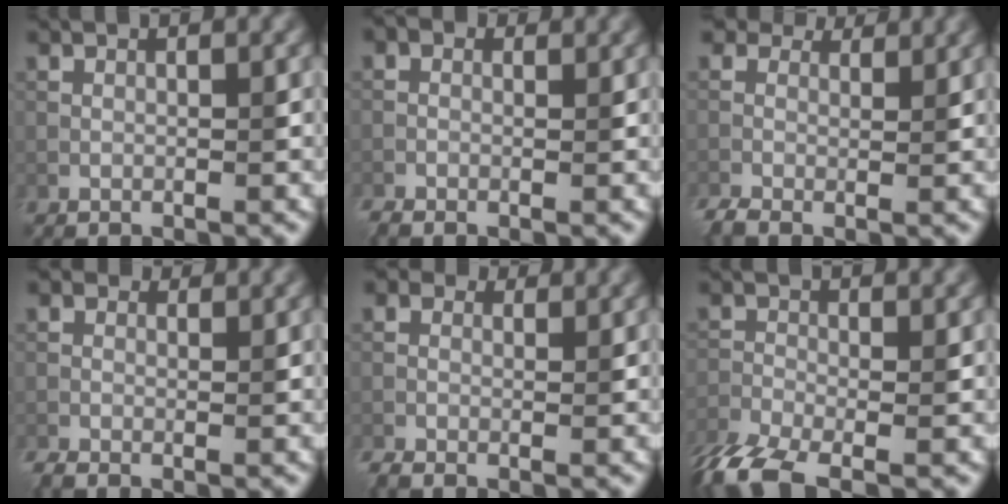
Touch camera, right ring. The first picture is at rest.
{"total": 2.3, "force": [-0.7, 1.6, 1.5], "torque": [-0.026, 0.000, -0.010]}
{"total": 4.4, "force": [2.0, 2.8, 2.7], "torque": [-0.059, 0.000, 0.023]}
{"total": 2.2, "force": [-0.5, 1.5, 1.5], "torque": [-0.029, -0.004, -0.012]}
{"total": 2.9, "force": [-0.3, 2.1, 1.9], "torque": [-0.035, 0.001, -0.007]}
{"total": 7.0, "force": [-5.0, 2.3, 4.4], "torque": [-0.096, -0.023, -0.101]}